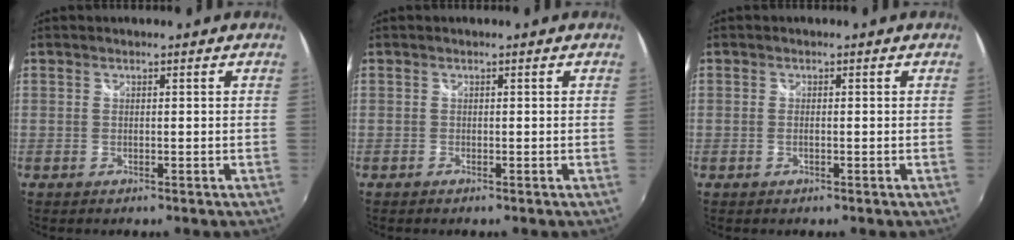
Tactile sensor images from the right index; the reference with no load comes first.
{"total": 0.0}
{"total": 0.8, "force": [-0.2, 0.2, 0.7], "torque": [-0.017, 0.000, -0.006]}